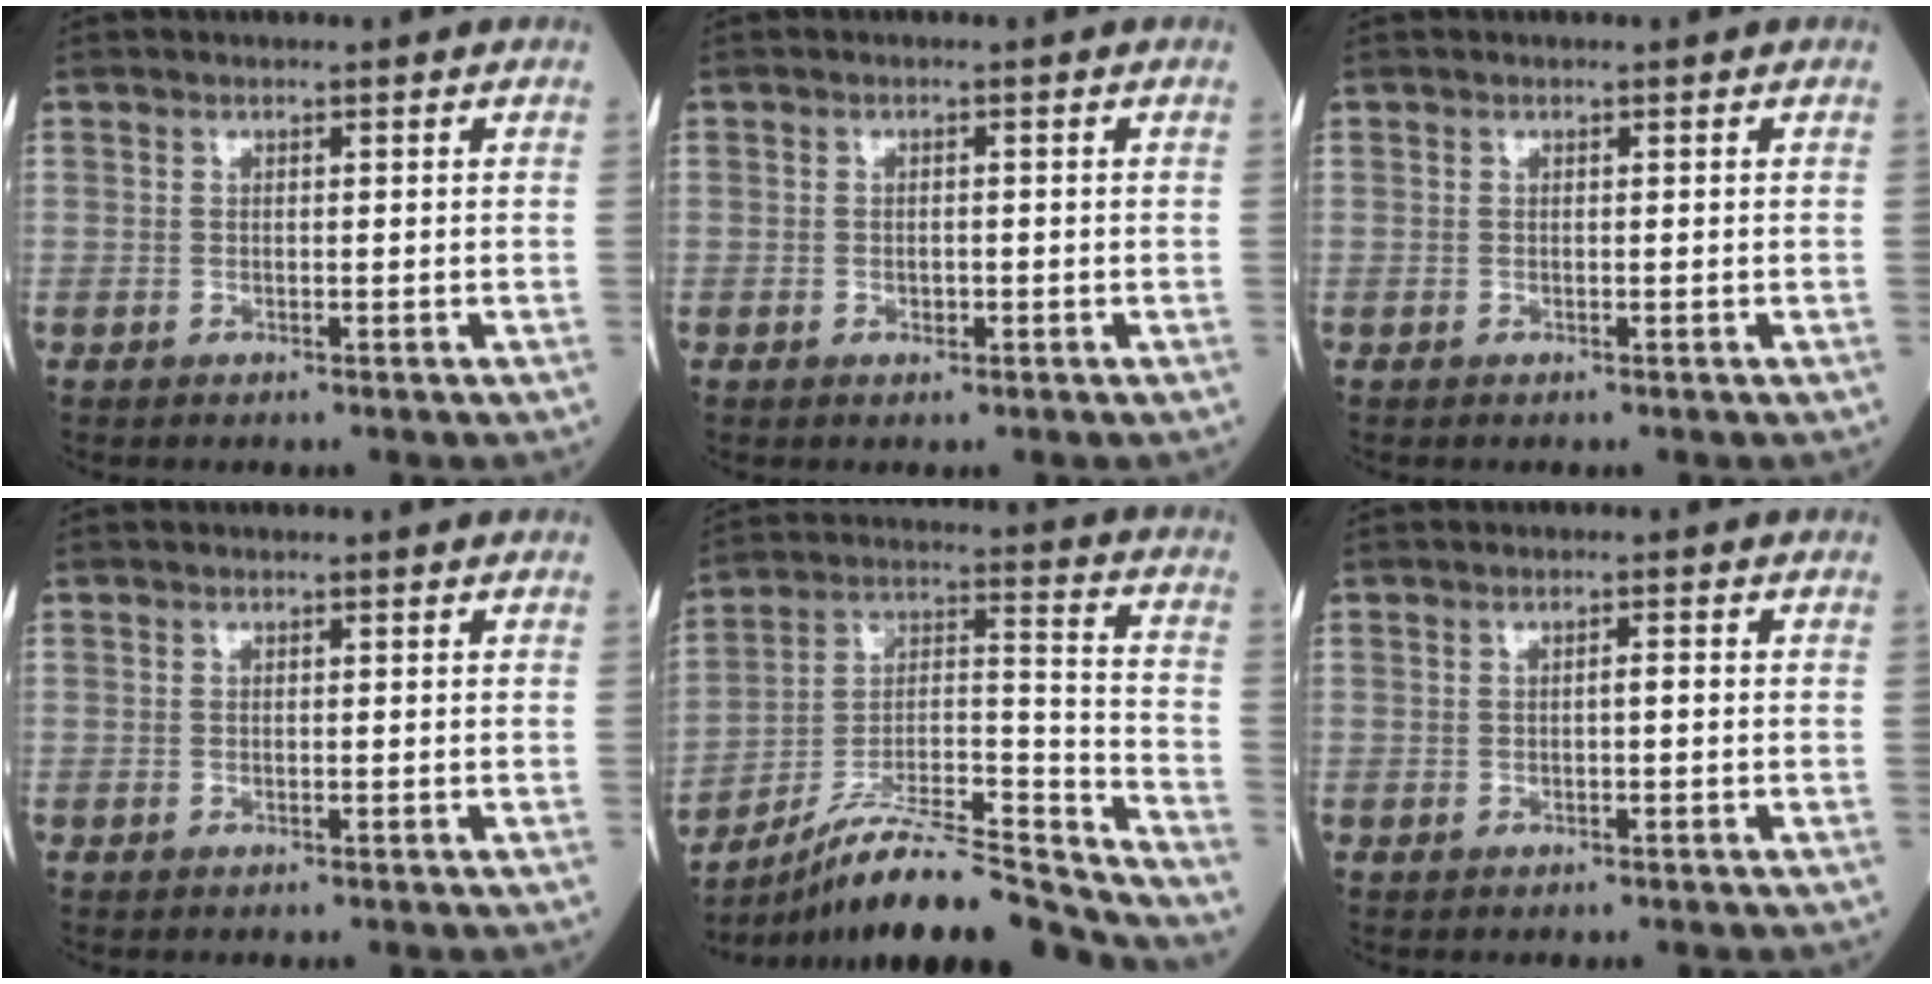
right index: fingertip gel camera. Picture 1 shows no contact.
{"total": 1.3, "force": [-0.5, 0.9, 0.9], "torque": [-0.014, 0.001, -0.006]}
{"total": 0.0}
{"total": 0.0}
{"total": 20.1, "force": [-18.5, 0.3, 7.8], "torque": [-0.128, 0.029, -0.313]}
{"total": 0.8, "force": [-0.1, 0.0, 0.7], "torque": [-0.012, 0.001, 0.000]}